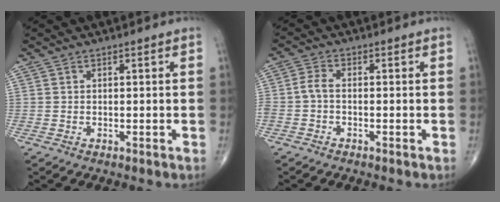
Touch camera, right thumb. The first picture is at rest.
{"total": 2.8, "force": [-0.8, 1.4, 2.2], "torque": [-0.055, 0.006, -0.024]}